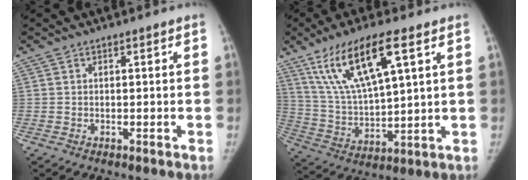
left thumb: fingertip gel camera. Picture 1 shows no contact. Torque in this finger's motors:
{"motor_torque": [0.24, 0.26, 1.37, -1.40, 0.27]}